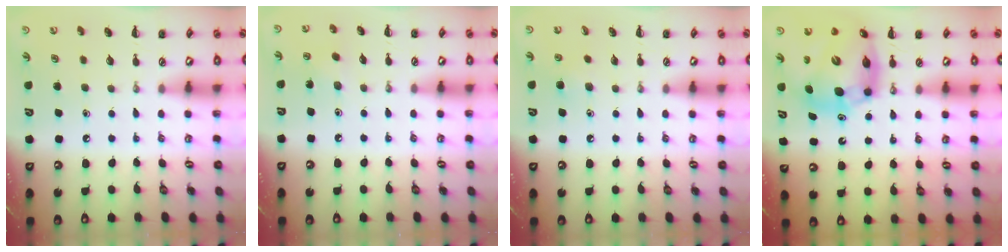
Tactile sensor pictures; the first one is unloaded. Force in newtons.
{"total": 2.4, "press": 2.3, "slide": 0.6}
{"total": 3.0, "press": 2.7, "slide": 1.3}
{"total": 14.2, "press": 13.6, "slide": 4.2}